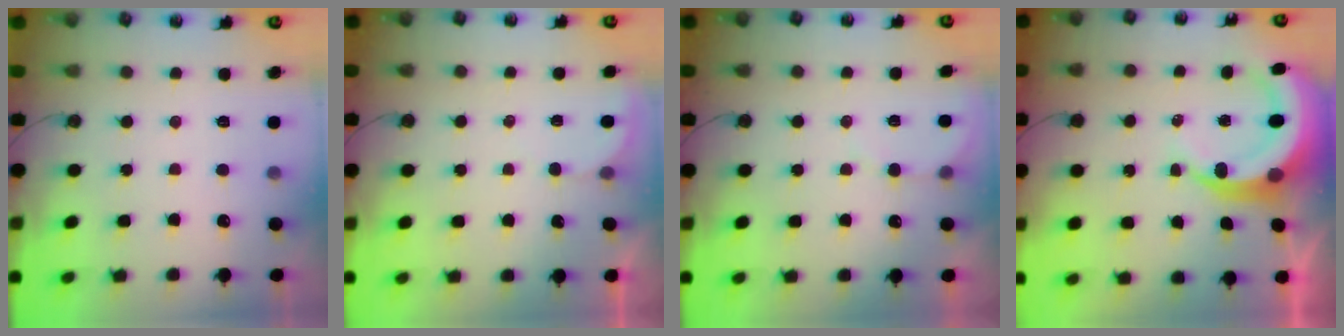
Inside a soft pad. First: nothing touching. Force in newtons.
{"total": 1.6, "press": 1.6, "slide": 0.0}
{"total": 3.8, "press": 3.4, "slide": 1.6}
{"total": 8.7, "press": 8.6, "slide": 1.3}